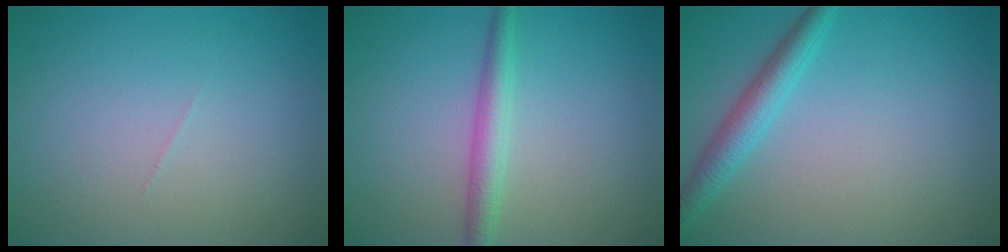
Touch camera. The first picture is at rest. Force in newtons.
{"total": 2.5, "press": 2.5, "slide": 0.1}
{"total": 2.8, "press": 2.8, "slide": 0.1}